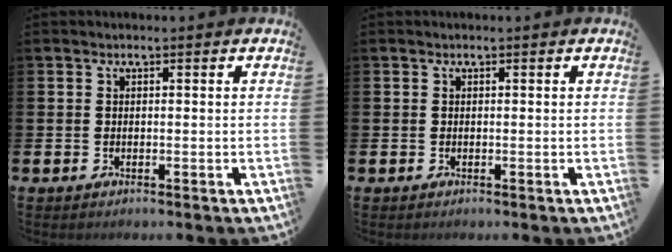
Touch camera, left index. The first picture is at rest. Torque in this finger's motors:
{"motor_torque": [0.00, 0.00, 0.00, 0.00]}